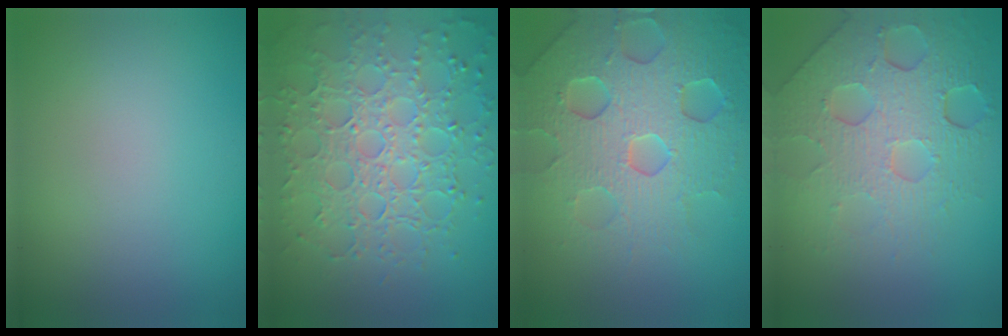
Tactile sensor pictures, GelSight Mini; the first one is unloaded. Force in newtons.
{"total": 8.1, "press": 5.9, "slide": 5.6}
{"total": 7.0, "press": 6.8, "slide": 1.6}
{"total": 8.1, "press": 5.4, "slide": 6.1}